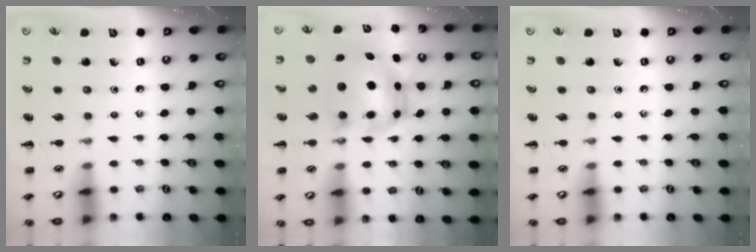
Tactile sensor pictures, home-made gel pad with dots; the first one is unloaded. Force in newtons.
{"total": 6.1, "press": 6.0, "slide": 1.4}
{"total": 0.0}